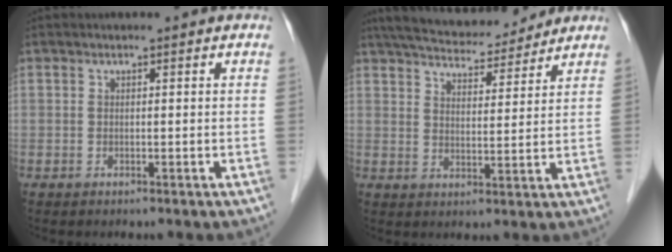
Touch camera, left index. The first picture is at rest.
{"total": 15.0, "force": [13.4, 3.2, 6.0], "torque": [-0.100, 0.027, 0.205]}